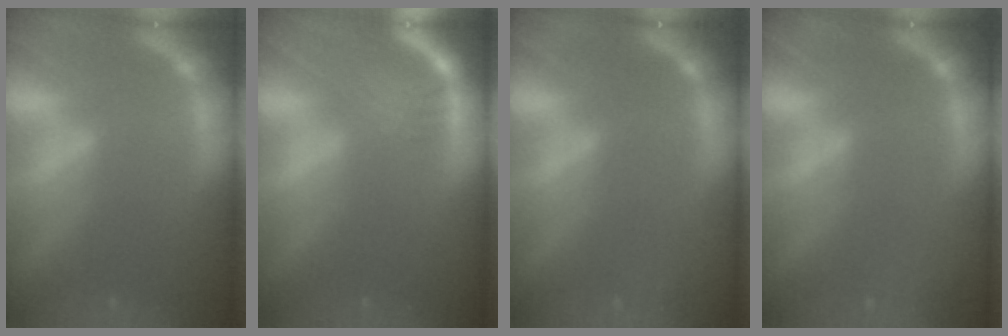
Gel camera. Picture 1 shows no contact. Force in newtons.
{"total": 5.5}
{"total": 0.9}
{"total": 1.9}